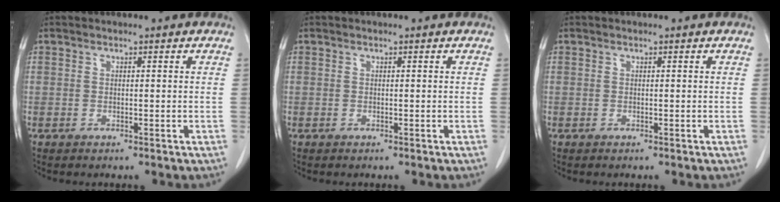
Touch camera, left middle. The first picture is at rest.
{"total": 0.0}
{"total": 0.0}